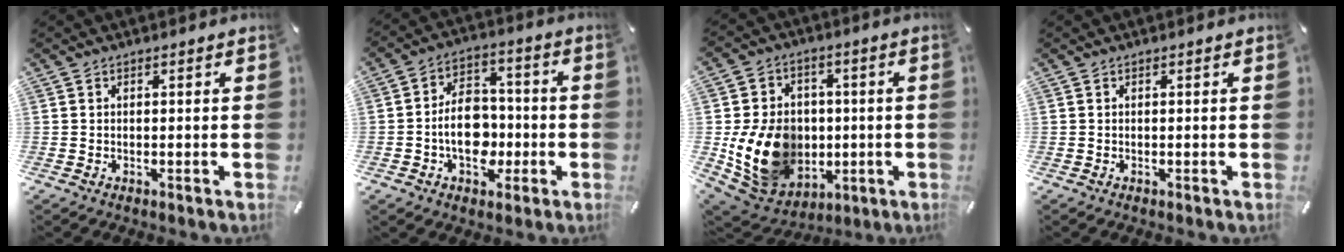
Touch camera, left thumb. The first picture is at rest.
{"total": 11.0, "force": [-2.3, 8.2, 6.9], "torque": [-0.114, 0.012, -0.042]}
{"total": 17.5, "force": [-2.0, 14.3, 9.8], "torque": [-0.202, 0.000, -0.024]}
{"total": 0.0}